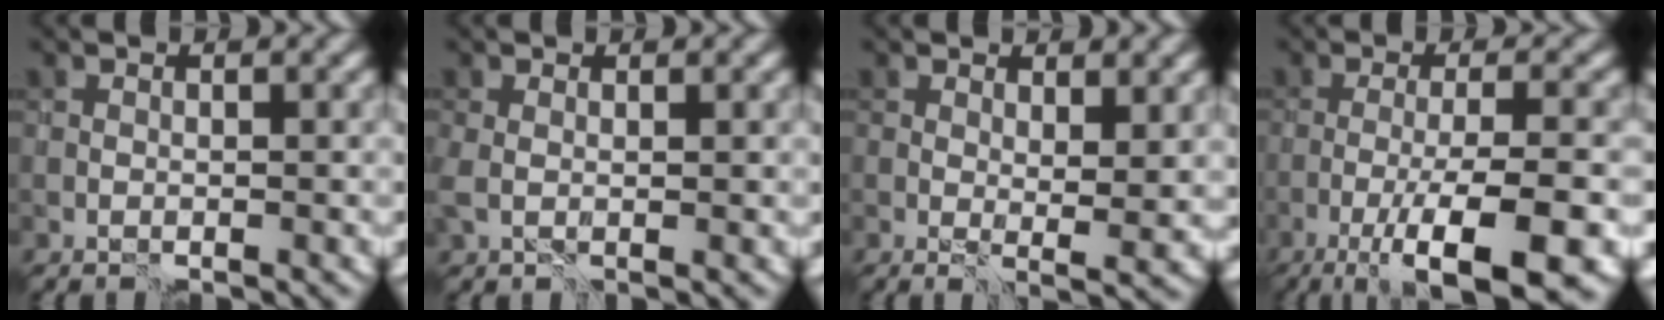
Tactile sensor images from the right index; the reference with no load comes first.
{"total": 1.3, "force": [0.3, 0.5, 1.1], "torque": [-0.025, 0.003, 0.004]}
{"total": 3.0, "force": [1.4, 0.7, 2.5], "torque": [-0.036, -0.008, 0.024]}
{"total": 8.8, "force": [-4.5, 1.1, 7.5], "torque": [-0.101, 0.006, -0.074]}